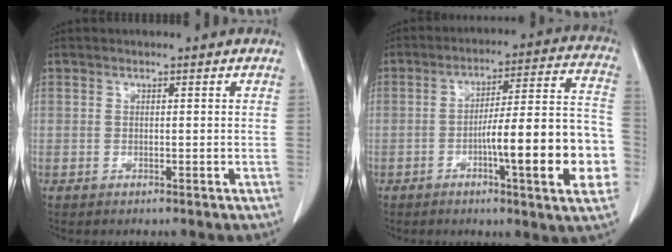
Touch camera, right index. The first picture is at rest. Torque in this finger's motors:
{"motor_torque": [1.80, -0.34, 0.91, 0.19]}